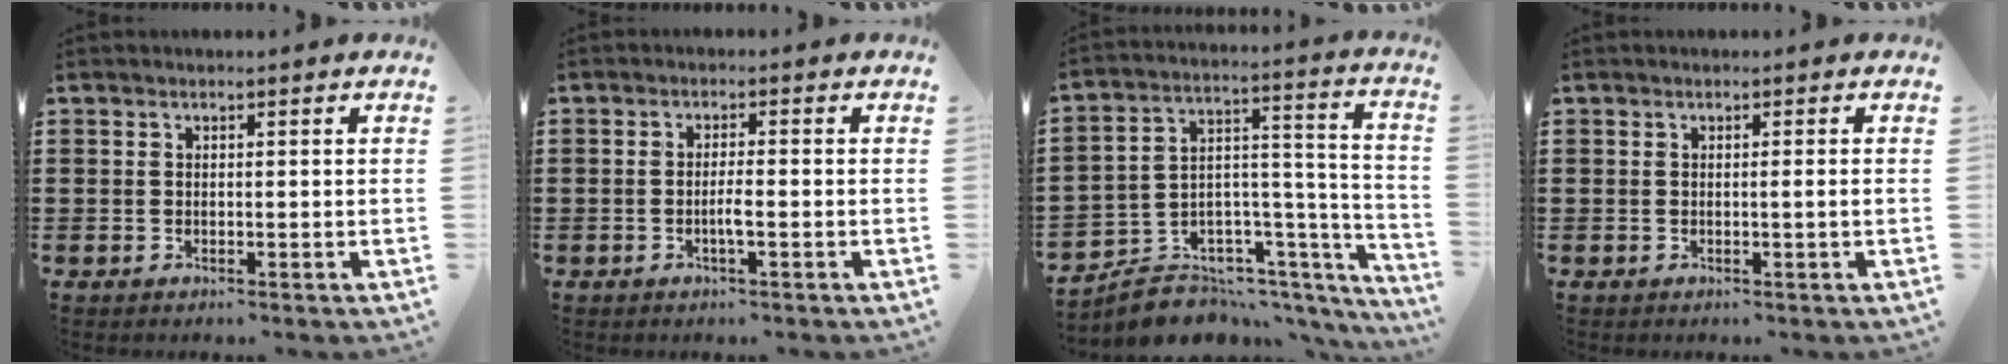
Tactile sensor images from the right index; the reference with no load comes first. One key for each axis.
{"total": 2.5, "fx": -0.8, "fy": 0.2, "fz": 2.3, "tx": -0.049, "ty": -0.002, "tz": -0.018}
{"total": 6.1, "fx": -5.0, "fy": 3.3, "fz": 0.9, "tx": -0.019, "ty": -0.004, "tz": -0.089}
{"total": 1.0, "fx": -0.1, "fy": -0.2, "fz": 0.9, "tx": -0.017, "ty": -0.004, "tz": -0.002}